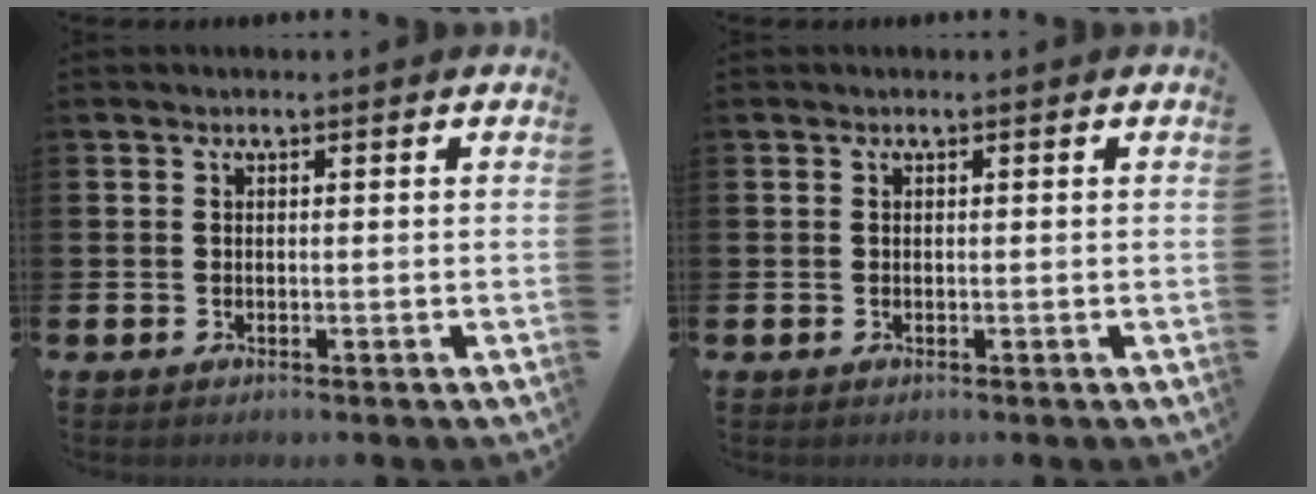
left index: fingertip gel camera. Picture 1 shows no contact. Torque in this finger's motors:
{"motor_torque": [-0.07, 0.14, -0.04, -0.01]}